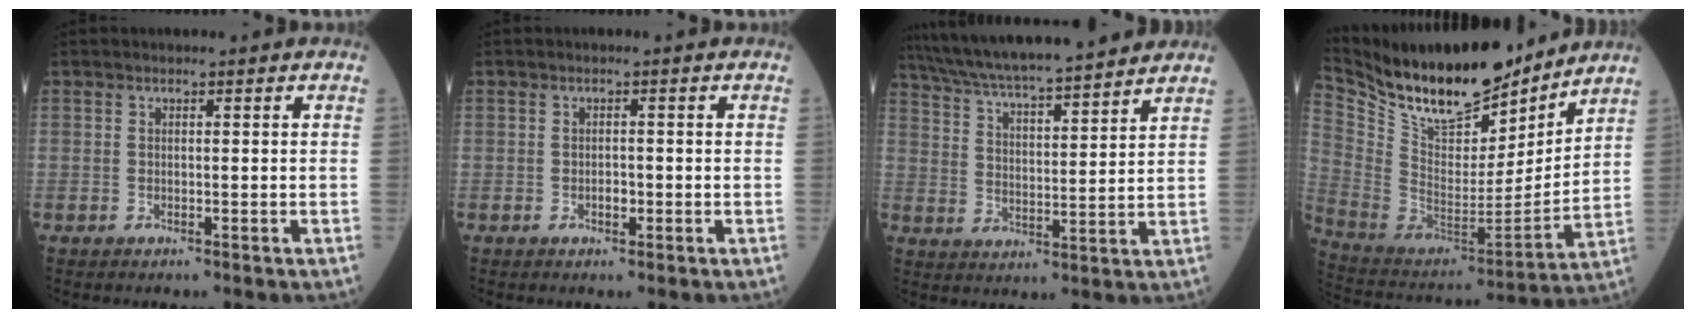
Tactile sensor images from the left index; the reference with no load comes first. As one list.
[{"total": 1.2, "force": [-0.4, 0.7, 0.8], "torque": [-0.015, 0.002, -0.007]}, {"total": 19.2, "force": [17.1, 1.5, 8.7], "torque": [-0.153, 0.028, 0.267]}, {"total": 21.0, "force": [18.0, 5.4, 9.4], "torque": [-0.184, -0.019, 0.317]}]